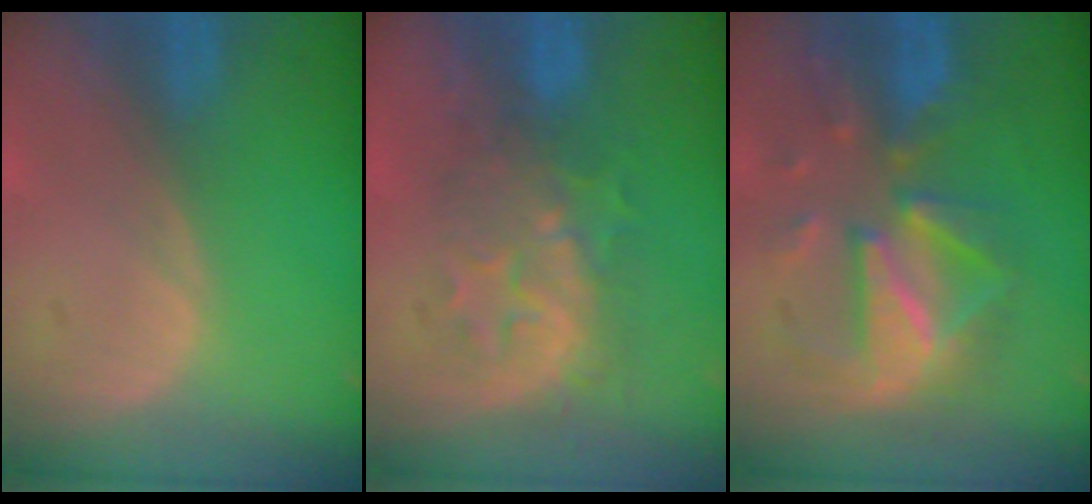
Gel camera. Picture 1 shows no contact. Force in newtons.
{"total": 8.5, "press": 7.9, "slide": 3.2}
{"total": 9.6, "press": 9.6, "slide": 0.6}